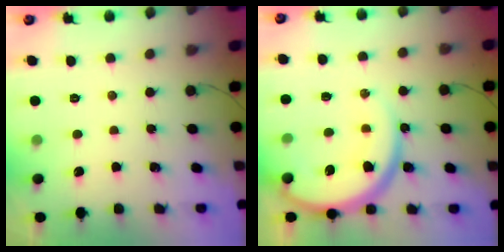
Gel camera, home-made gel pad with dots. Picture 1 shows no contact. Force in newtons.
{"total": 14.3, "press": 14.2, "slide": 1.5}